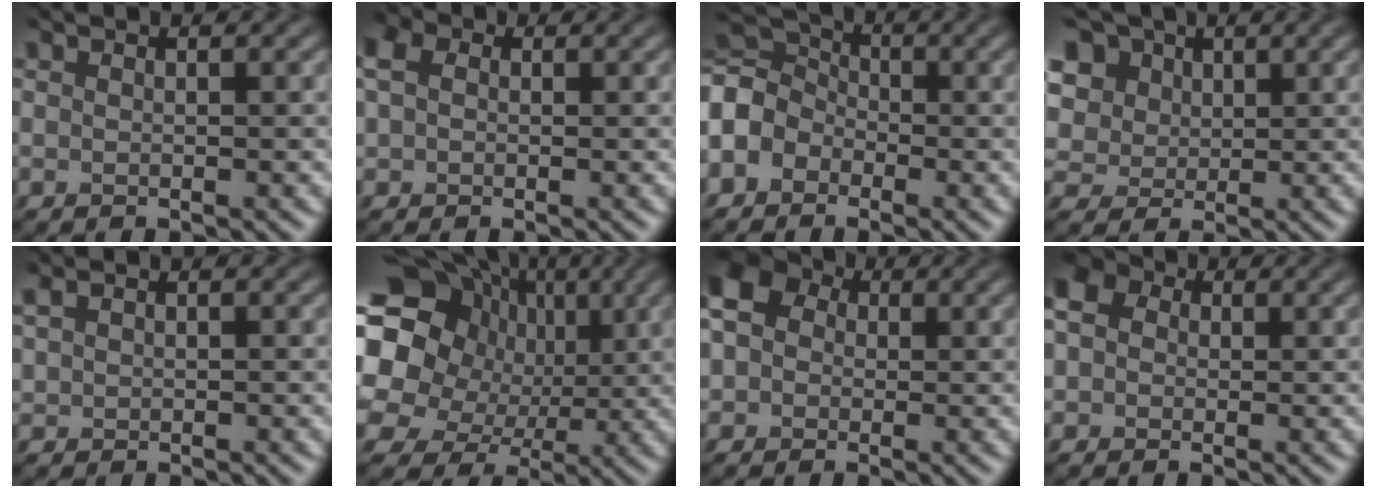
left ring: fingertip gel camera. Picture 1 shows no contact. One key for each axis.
{"total": 3.0, "fx": 0.8, "fy": 2.4, "fz": 1.6, "tx": -0.048, "ty": 0.009, "tz": 0.019}
{"total": 5.2, "fx": -2.2, "fy": 4.3, "fz": 2.0, "tx": -0.063, "ty": 0.013, "tz": -0.057}
{"total": 7.5, "fx": 3.8, "fy": 5.4, "fz": 3.5, "tx": -0.096, "ty": 0.019, "tz": 0.061}
{"total": 0.6, "fx": 0.6, "fy": 0.2, "fz": 0.0, "tx": -0.007, "ty": 0.005, "tz": 0.022}
{"total": 17.2, "fx": 2.5, "fy": 14.7, "fz": 8.6, "tx": -0.197, "ty": 0.019, "tz": 0.037}
{"total": 6.5, "fx": 1.7, "fy": 5.4, "fz": 3.2, "tx": -0.079, "ty": 0.024, "tz": 0.012}
{"total": 4.4, "fx": 1.3, "fy": 3.6, "fz": 2.1, "tx": -0.065, "ty": 0.016, "tz": 0.019}